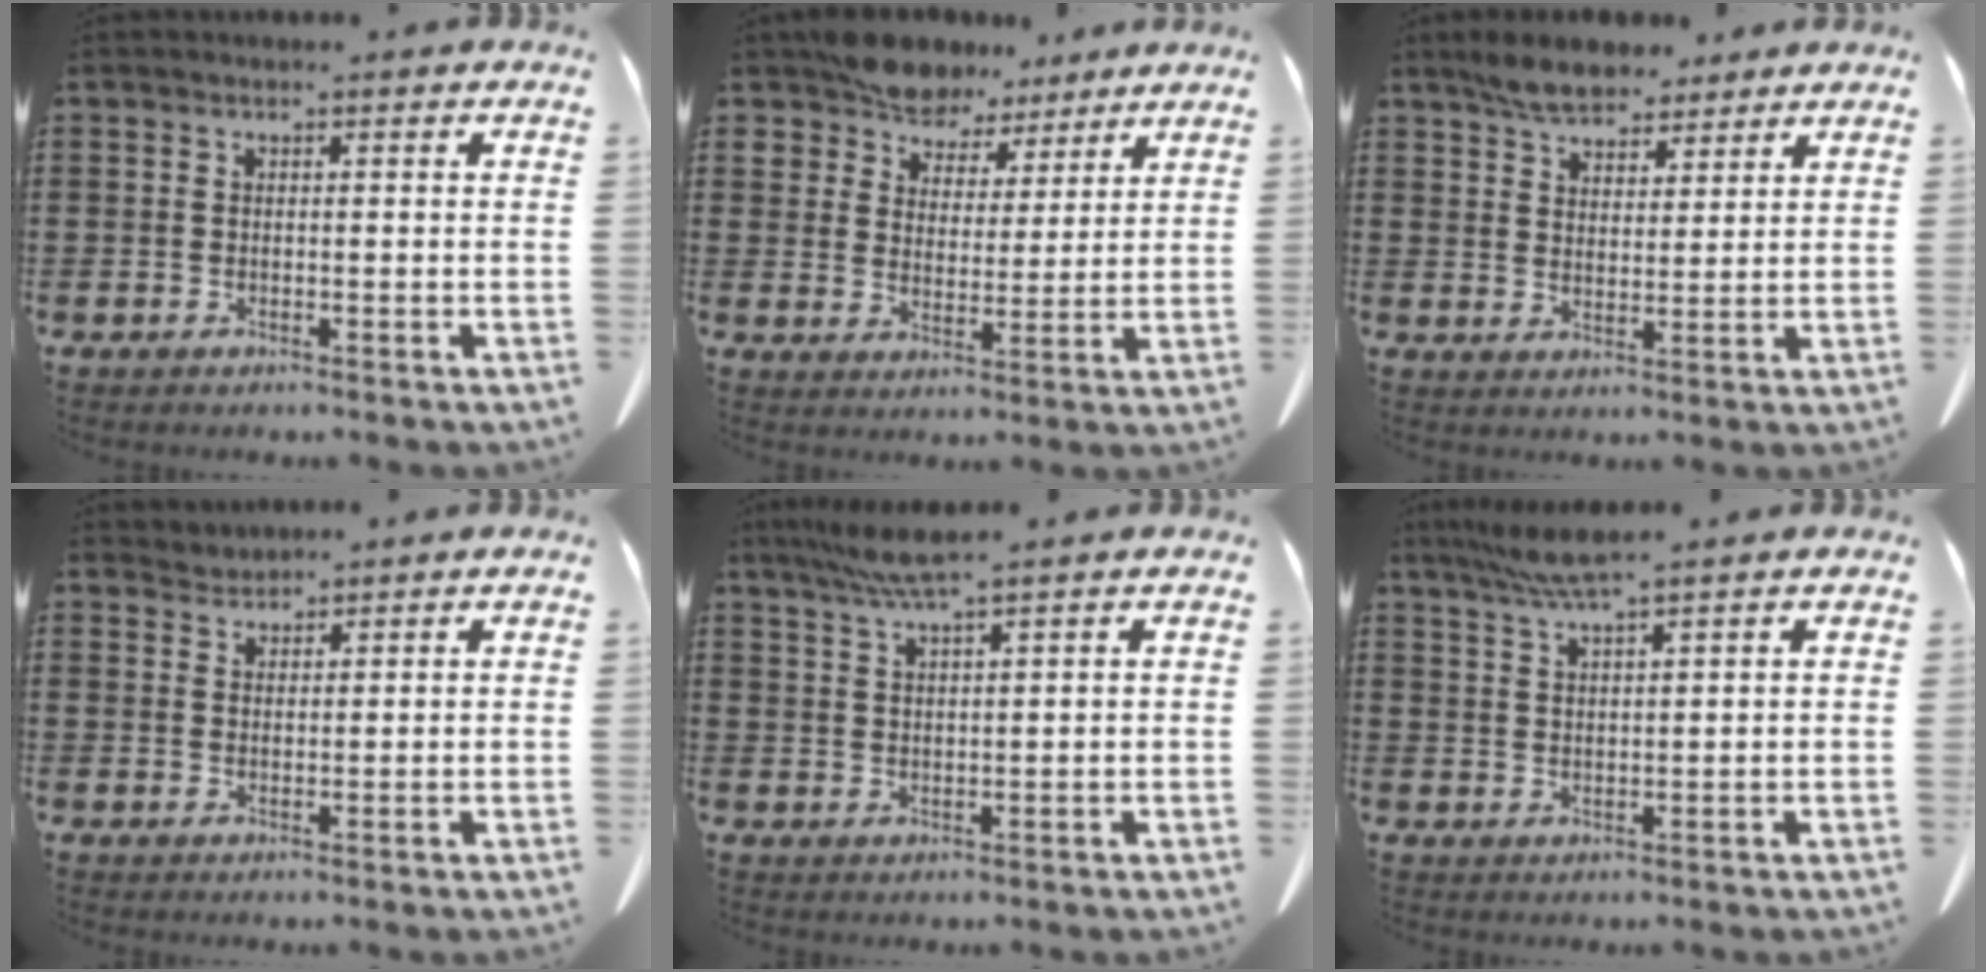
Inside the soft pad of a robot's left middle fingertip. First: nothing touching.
{"total": 7.0, "force": [6.5, 2.7, 0.4], "torque": [-0.045, -0.028, 0.125]}
{"total": 5.5, "force": [4.8, 2.1, 1.7], "torque": [-0.048, -0.002, 0.091]}
{"total": 1.6, "force": [1.6, 0.1, -0.3], "torque": [0.002, 0.000, 0.032]}
{"total": 4.7, "force": [3.6, -0.2, 3.1], "torque": [-0.068, -0.003, 0.065]}
{"total": 4.6, "force": [3.6, -0.2, 2.8], "torque": [-0.065, -0.004, 0.066]}